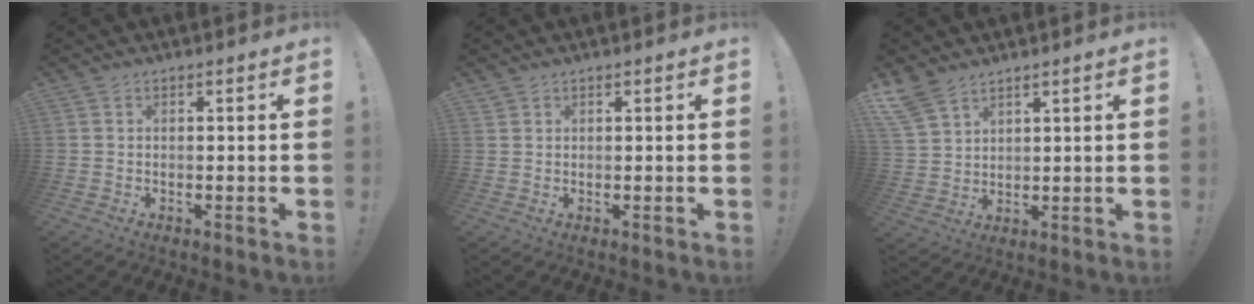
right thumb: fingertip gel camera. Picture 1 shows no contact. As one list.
[{"total": 1.5, "force": [1.3, 0.8, 0.4], "torque": [-0.001, -0.006, 0.024]}, {"total": 7.7, "force": [6.0, 3.7, 3.1], "torque": [-0.073, -0.025, 0.123]}]